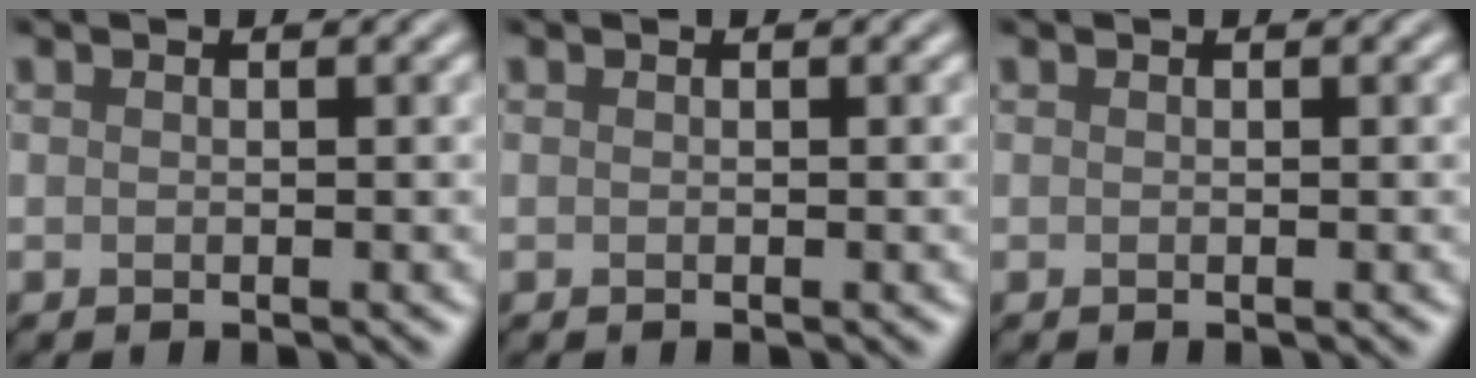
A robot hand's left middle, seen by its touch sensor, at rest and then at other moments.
{"total": 0.0}
{"total": 0.0}